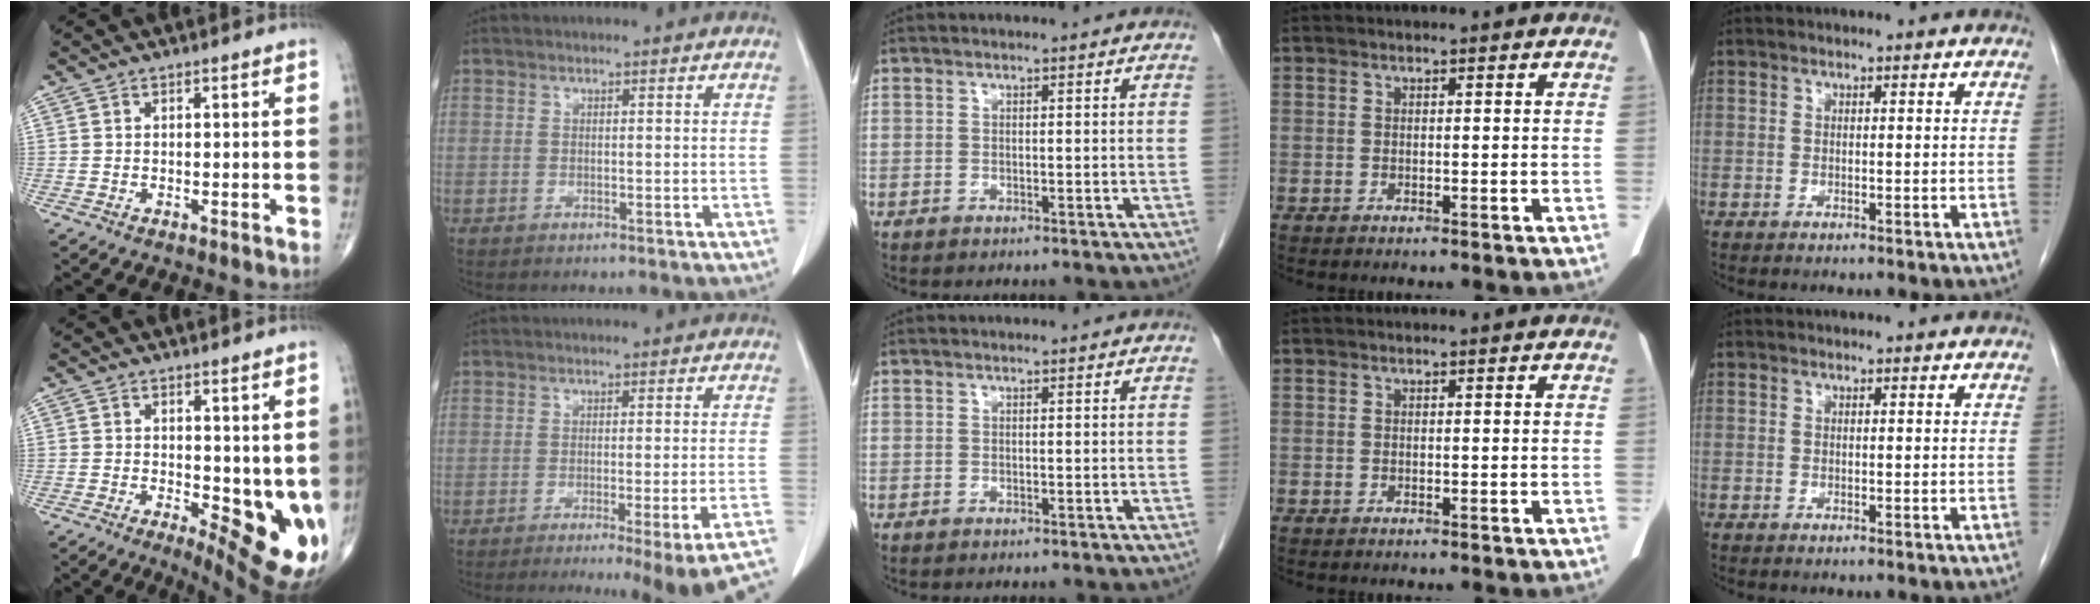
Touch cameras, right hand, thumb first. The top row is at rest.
{"thumb": {"total": 12.5, "force": [-1.1, 4.9, 11.5], "torque": [-0.136, -0.026, -0.003]}, "index": {"total": 14.7, "force": [-12.4, -1.3, 7.8], "torque": [-0.045, -0.028, -0.156]}}